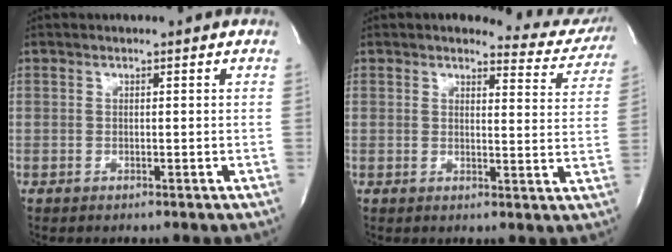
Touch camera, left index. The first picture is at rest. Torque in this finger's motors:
{"motor_torque": [0.34, -0.39, 0.09, -0.03]}